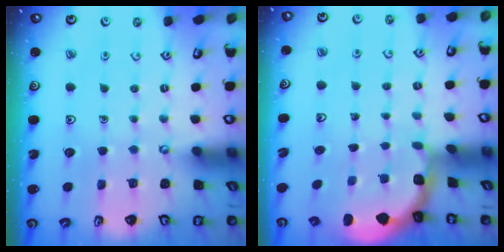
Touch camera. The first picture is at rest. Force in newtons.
{"total": 1.7, "press": 1.7, "slide": 0.4}